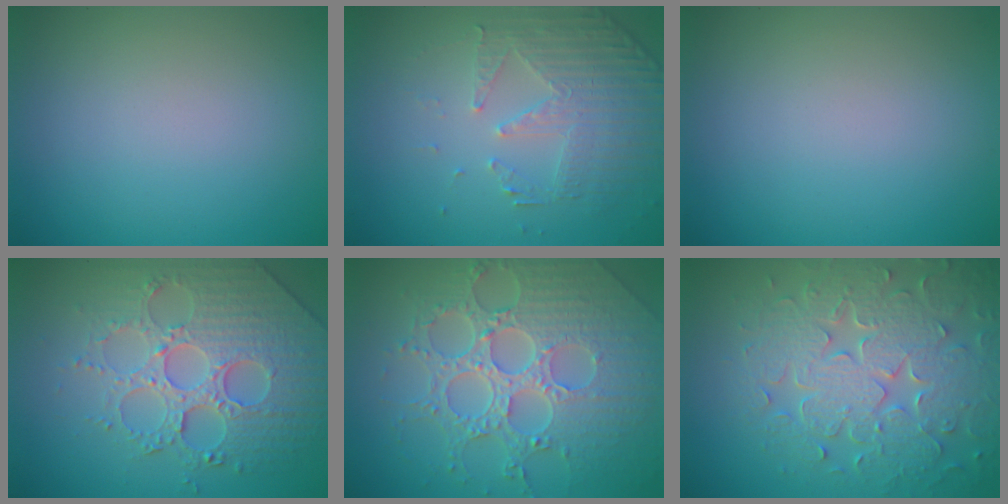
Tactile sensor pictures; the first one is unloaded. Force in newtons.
{"total": 4.8, "press": 3.5, "slide": 3.4}
{"total": 0.0}
{"total": 6.3, "press": 5.6, "slide": 3.0}
{"total": 8.3, "press": 6.0, "slide": 5.6}
{"total": 8.3, "press": 6.2, "slide": 5.6}